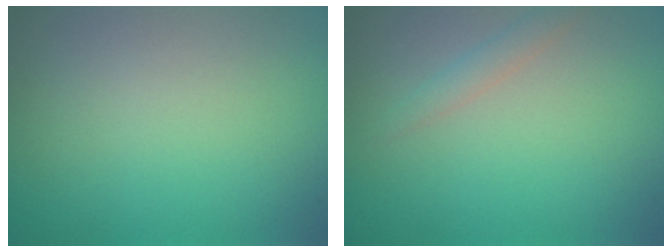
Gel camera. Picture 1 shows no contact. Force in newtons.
{"total": 1.3, "press": 1.3, "slide": 0.2}